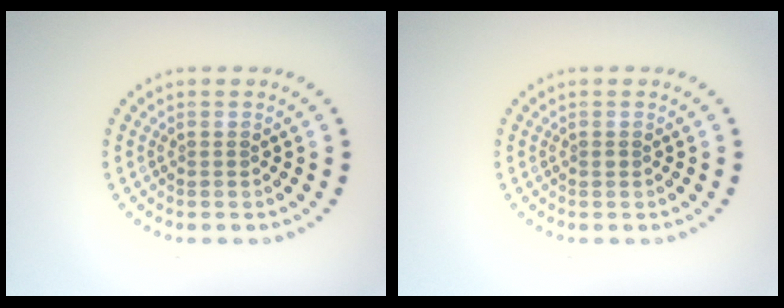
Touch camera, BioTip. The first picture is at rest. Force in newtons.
{"total": 0.5, "press": 0.5, "slide": 0.0}